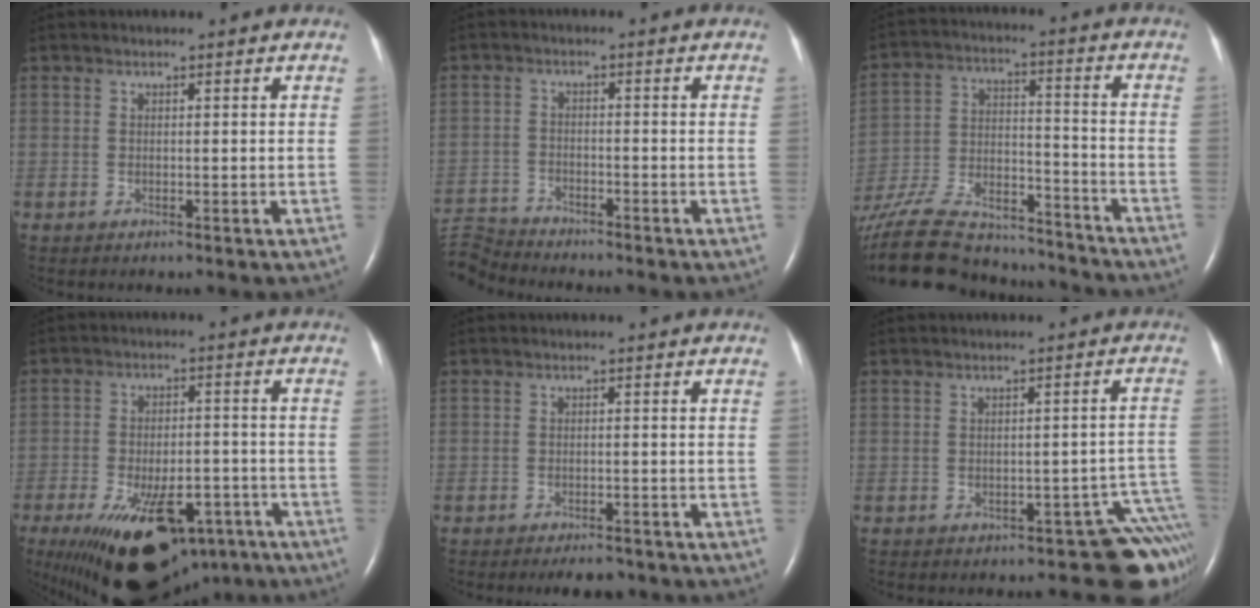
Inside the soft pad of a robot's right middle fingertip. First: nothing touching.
{"total": 6.6, "force": [-6.6, 0.1, -0.3], "torque": [-0.006, -0.003, -0.127]}
{"total": 25.8, "force": [-22.9, 6.0, 10.3], "torque": [-0.234, -0.026, -0.362]}
{"total": 19.0, "force": [-11.4, 8.8, 12.4], "torque": [-0.201, -0.010, -0.164]}
{"total": 3.3, "force": [-2.8, 1.0, 1.4], "torque": [-0.020, -0.003, -0.038]}
{"total": 5.7, "force": [-4.6, 1.8, 2.8], "torque": [-0.002, 0.034, -0.051]}